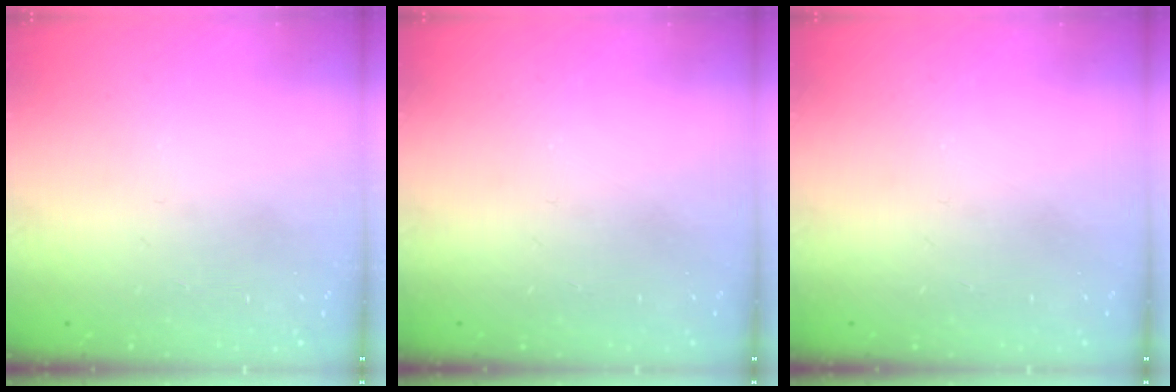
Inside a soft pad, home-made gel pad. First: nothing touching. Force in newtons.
{"total": 0.0}
{"total": 0.0}